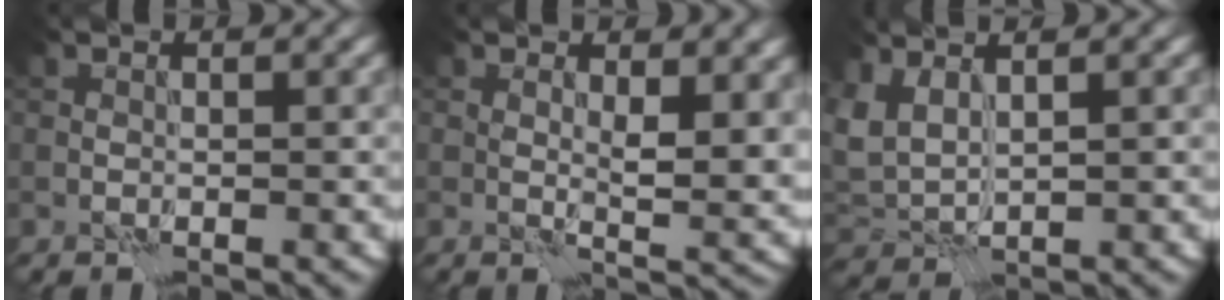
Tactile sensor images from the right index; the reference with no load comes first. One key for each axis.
{"total": 3.9, "fx": 1.2, "fy": 1.5, "fz": 3.5, "tx": -0.055, "ty": -0.008, "tz": 0.024}
{"total": 2.9, "fx": 1.4, "fy": 1.5, "fz": 2.0, "tx": -0.059, "ty": 0.006, "tz": 0.032}